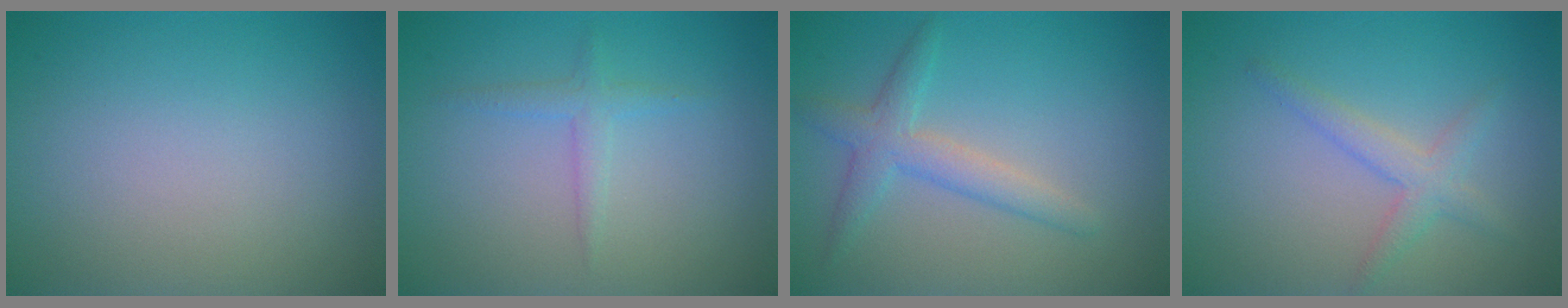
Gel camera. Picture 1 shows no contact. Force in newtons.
{"total": 1.4, "press": 1.4, "slide": 0.0}
{"total": 3.0, "press": 3.0, "slide": 0.1}
{"total": 2.2, "press": 2.2, "slide": 0.1}